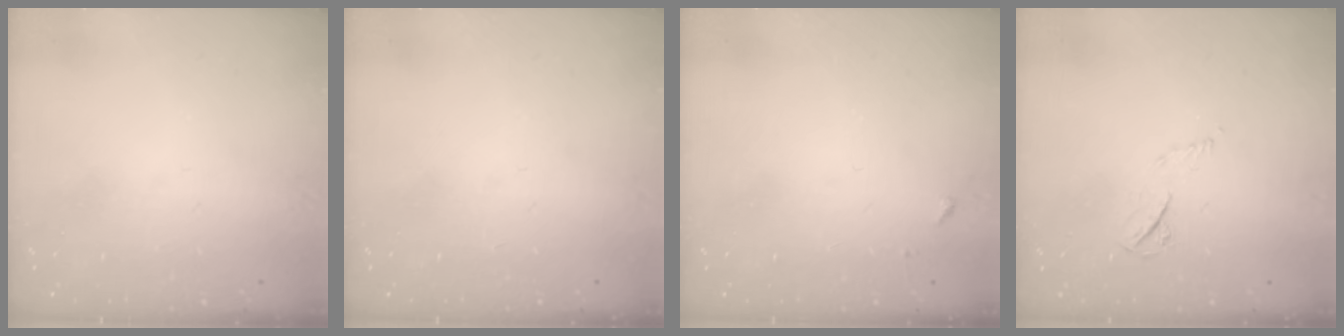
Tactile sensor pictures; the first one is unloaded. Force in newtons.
{"total": 0.0}
{"total": 3.8, "press": 3.8, "slide": 0.5}
{"total": 4.8, "press": 4.8, "slide": 0.6}